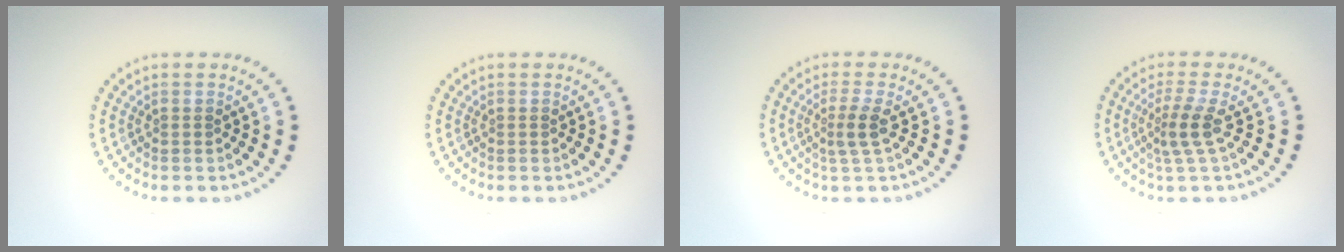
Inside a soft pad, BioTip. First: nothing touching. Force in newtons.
{"total": 0.0}
{"total": 2.0, "press": 1.5, "slide": 1.3}
{"total": 2.6, "press": 1.8, "slide": 1.8}